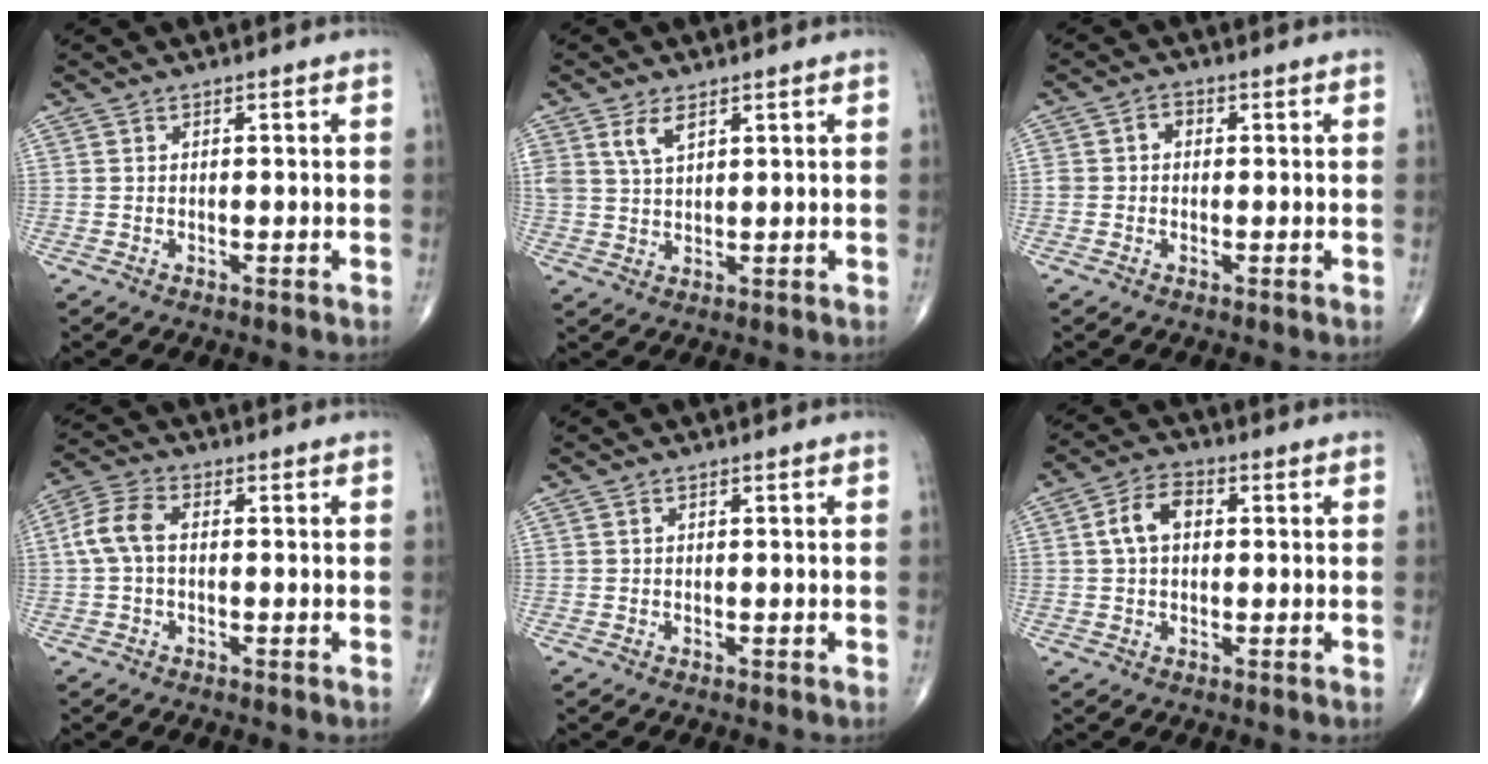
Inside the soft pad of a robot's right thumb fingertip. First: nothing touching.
{"total": 4.1, "force": [2.3, 1.9, 2.8], "torque": [-0.052, -0.009, 0.050]}
{"total": 2.5, "force": [0.2, 2.1, 1.3], "torque": [-0.011, 0.013, 0.000]}
{"total": 6.2, "force": [0.2, 3.7, 4.9], "torque": [-0.110, 0.019, -0.003]}
{"total": 0.0}
{"total": 6.2, "force": [1.0, 4.0, 4.6], "torque": [-0.081, 0.017, 0.013]}